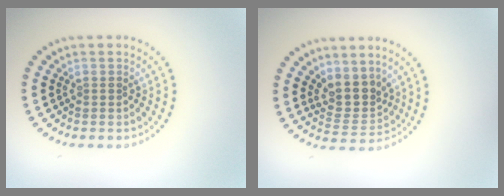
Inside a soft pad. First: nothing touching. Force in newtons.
{"total": 3.3, "press": 2.5, "slide": 2.1}